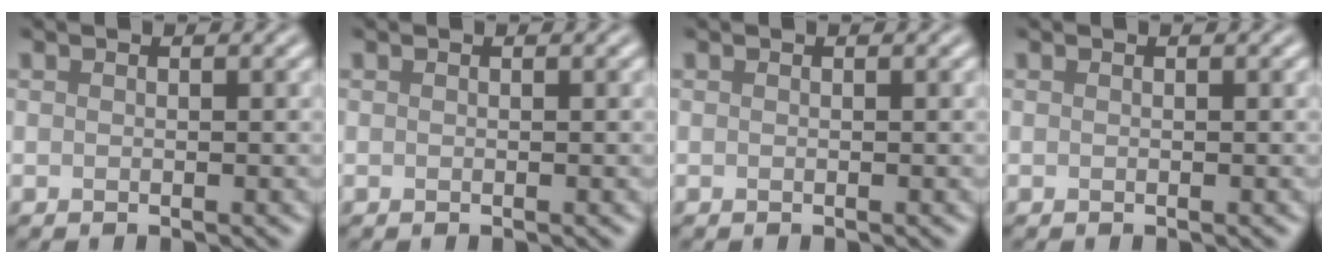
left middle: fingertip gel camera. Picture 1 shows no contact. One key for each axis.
{"total": 0.0}
{"total": 0.0}
{"total": 0.0}